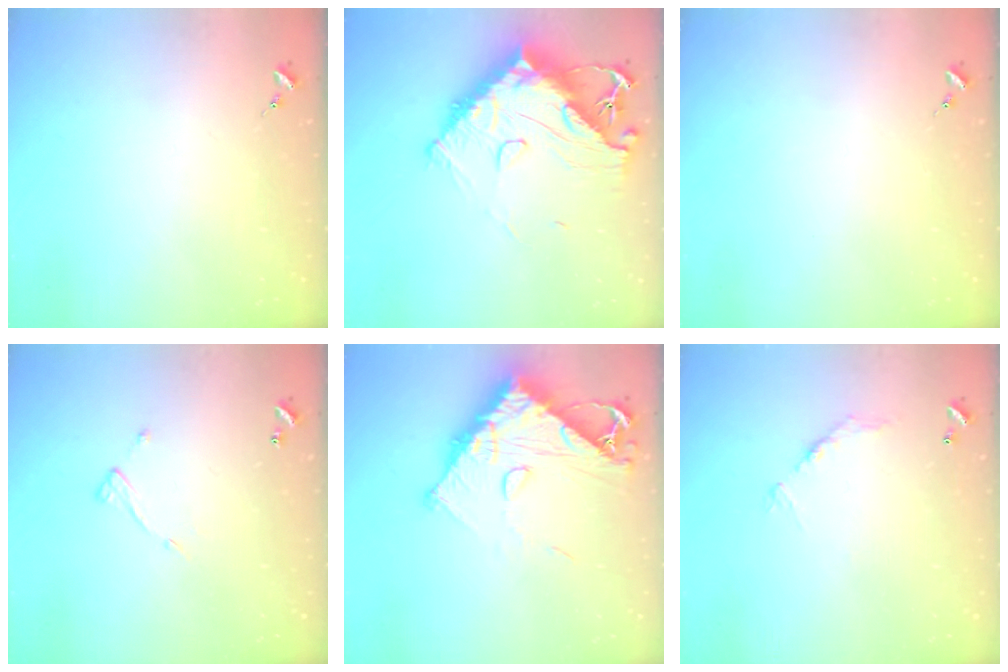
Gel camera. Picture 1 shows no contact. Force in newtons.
{"total": 20.5, "press": 20.4, "slide": 1.8}
{"total": 0.0}
{"total": 7.2, "press": 7.2, "slide": 0.5}
{"total": 15.0, "press": 14.9, "slide": 1.4}
{"total": 9.1, "press": 9.1, "slide": 0.8}